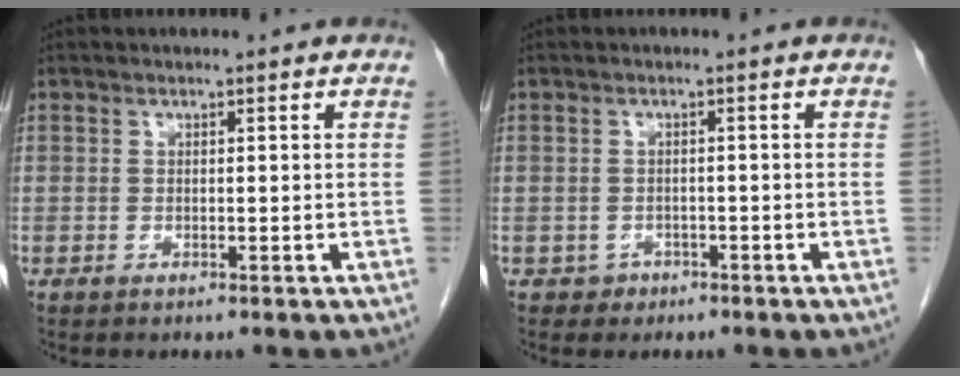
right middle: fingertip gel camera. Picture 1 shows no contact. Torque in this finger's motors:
{"motor_torque": [-0.51, 0.03, -0.04, -0.01]}